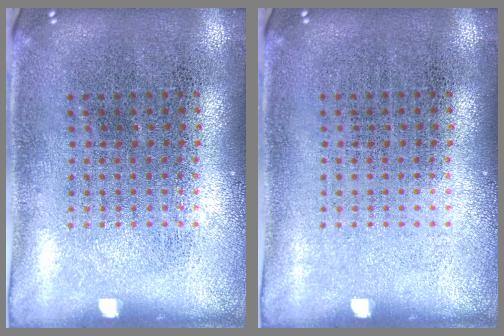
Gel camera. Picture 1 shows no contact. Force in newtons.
{"total": 0.0}